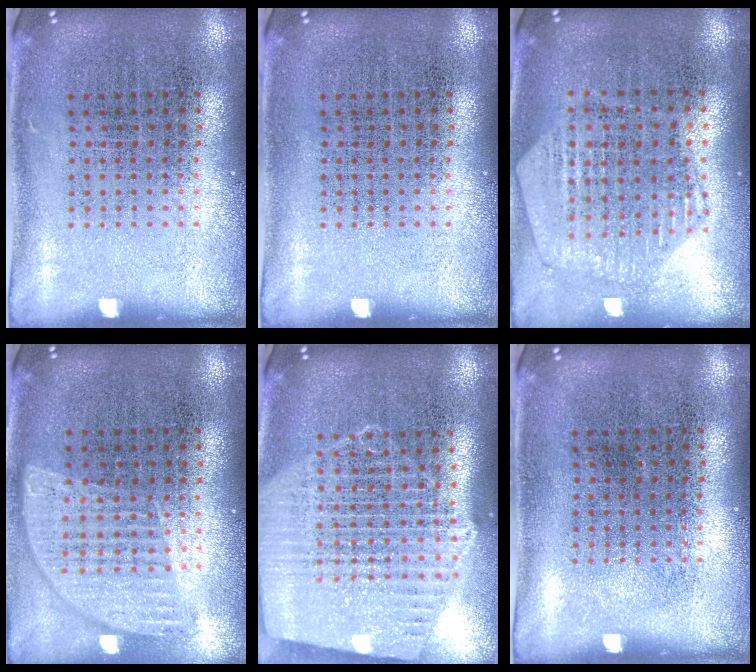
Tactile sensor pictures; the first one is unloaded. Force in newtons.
{"total": 0.0}
{"total": 1.1, "press": 1.1, "slide": 0.2}
{"total": 0.9, "press": 0.9, "slide": 0.0}
{"total": 1.9, "press": 1.8, "slide": 0.7}
{"total": 0.0}